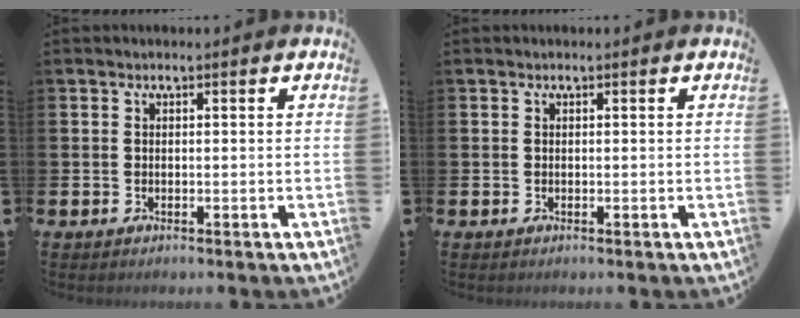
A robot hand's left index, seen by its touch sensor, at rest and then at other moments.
{"total": 0.0}